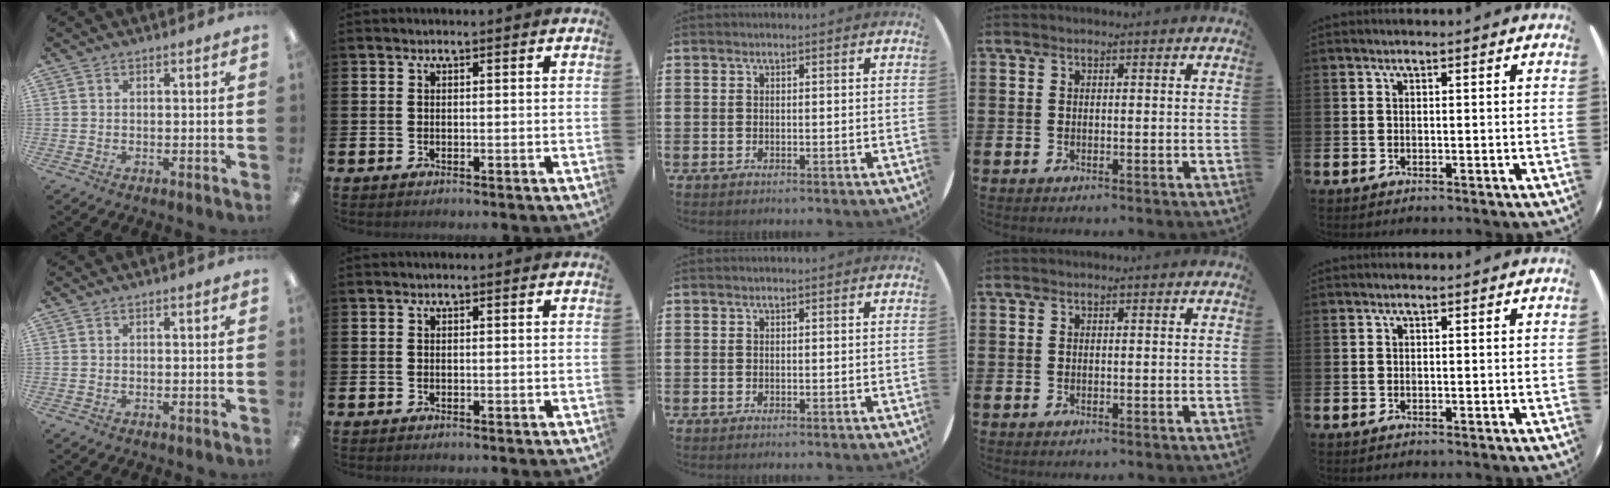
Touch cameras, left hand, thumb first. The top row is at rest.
{}